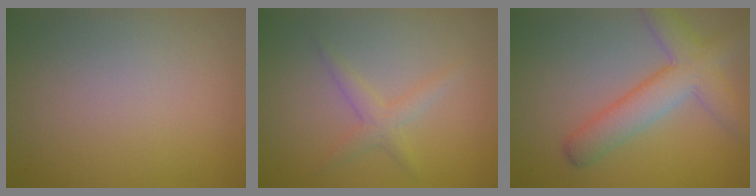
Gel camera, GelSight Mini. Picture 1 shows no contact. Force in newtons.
{"total": 1.8, "press": 1.8, "slide": 0.1}
{"total": 6.0, "press": 5.9, "slide": 0.3}